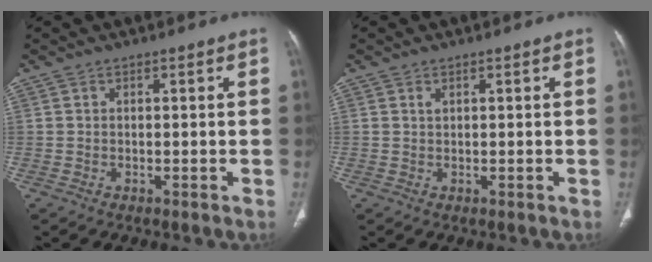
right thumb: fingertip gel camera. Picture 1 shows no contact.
{"total": 0.7, "force": [0.4, 0.4, 0.5], "torque": [-0.009, 0.000, 0.009]}